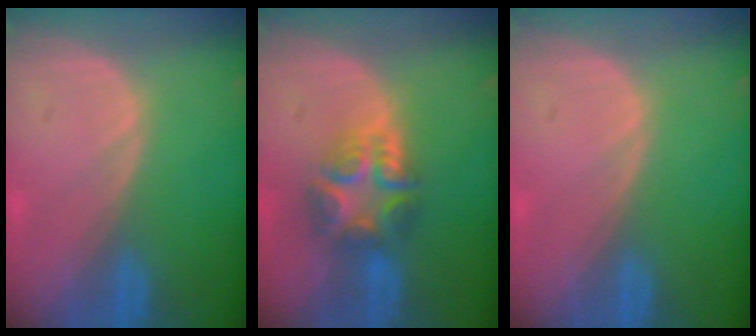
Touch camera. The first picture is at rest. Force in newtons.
{"total": 7.6, "press": 6.5, "slide": 3.9}
{"total": 0.0}